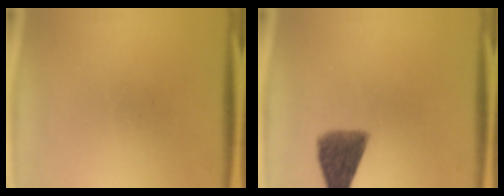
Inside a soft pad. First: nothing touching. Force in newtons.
{"total": 7.0}